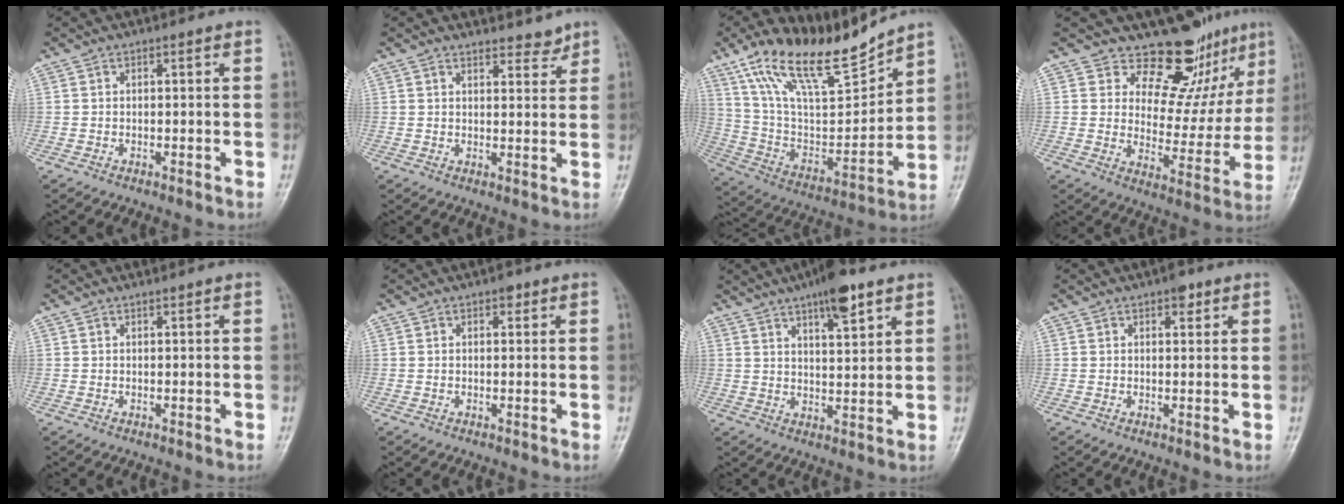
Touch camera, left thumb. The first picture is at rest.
{"total": 3.6, "force": [3.3, 1.3, 0.6], "torque": [0.012, -0.025, 0.043]}
{"total": 20.1, "force": [16.0, 5.3, 11.0], "torque": [-0.156, -0.075, 0.299]}
{"total": 12.6, "force": [10.2, 5.9, 4.3], "torque": [-0.002, -0.084, 0.142]}
{"total": 0.0}
{"total": 1.3, "force": [0.8, 0.8, 0.8], "torque": [-0.002, -0.001, 0.006]}
{"total": 9.3, "force": [5.9, 2.5, 6.8], "torque": [-0.093, -0.025, 0.091]}
{"total": 2.5, "force": [1.5, 1.2, 1.5], "torque": [-0.011, -0.004, 0.018]}